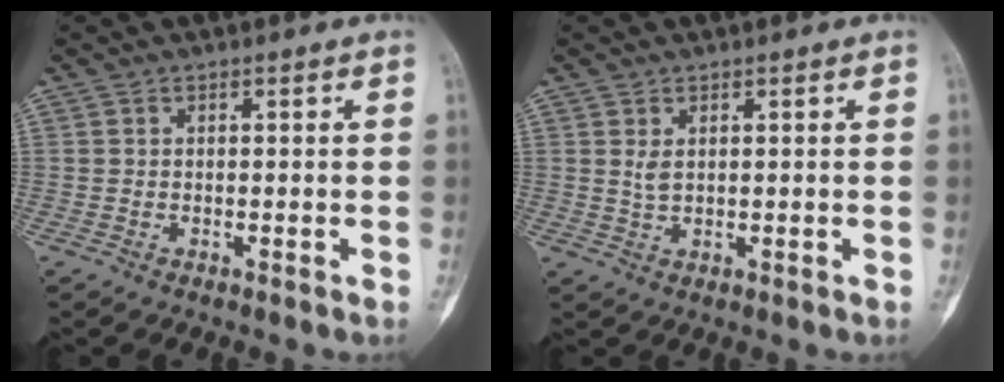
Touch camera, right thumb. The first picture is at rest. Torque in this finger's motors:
{"motor_torque": [-0.23, -0.22, 0.01, -0.01, 0.00]}